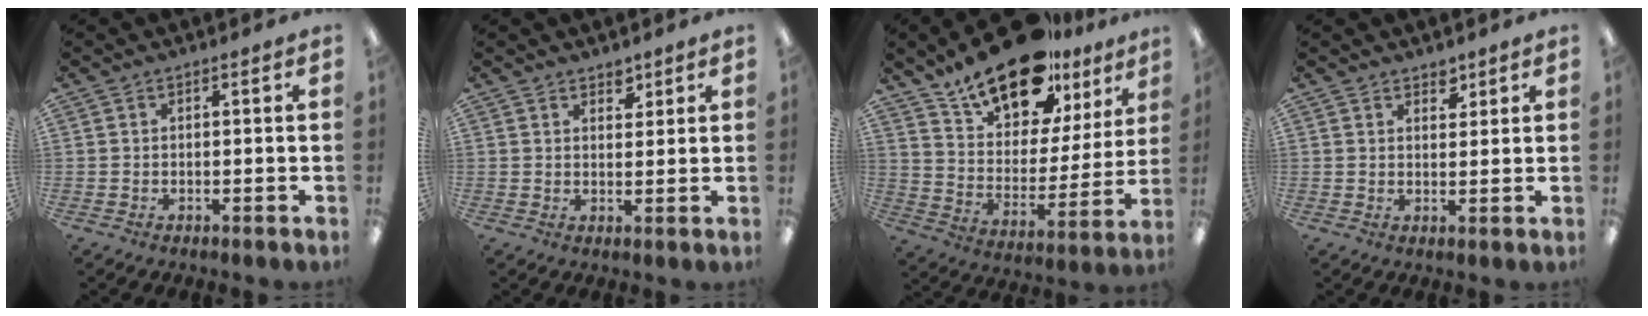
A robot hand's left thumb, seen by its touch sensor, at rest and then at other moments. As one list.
[{"total": 3.0, "force": [2.4, 1.7, 0.8], "torque": [0.006, -0.016, 0.041]}, {"total": 19.9, "force": [15.7, 8.6, 8.7], "torque": [-0.155, -0.105, 0.279]}, {"total": 3.0, "force": [2.5, 1.6, 0.7], "torque": [0.007, -0.017, 0.042]}]